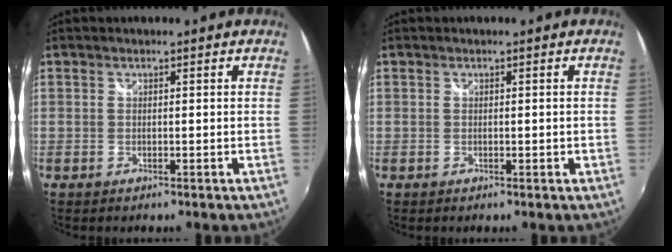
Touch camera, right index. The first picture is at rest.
{"total": 1.0, "force": [-0.3, 0.6, 0.8], "torque": [-0.008, 0.000, -0.002]}